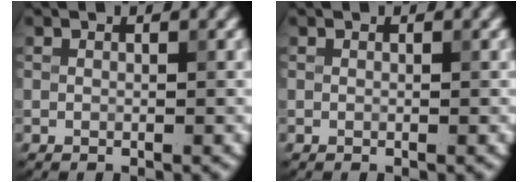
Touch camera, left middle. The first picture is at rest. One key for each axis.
{"total": 0.0}